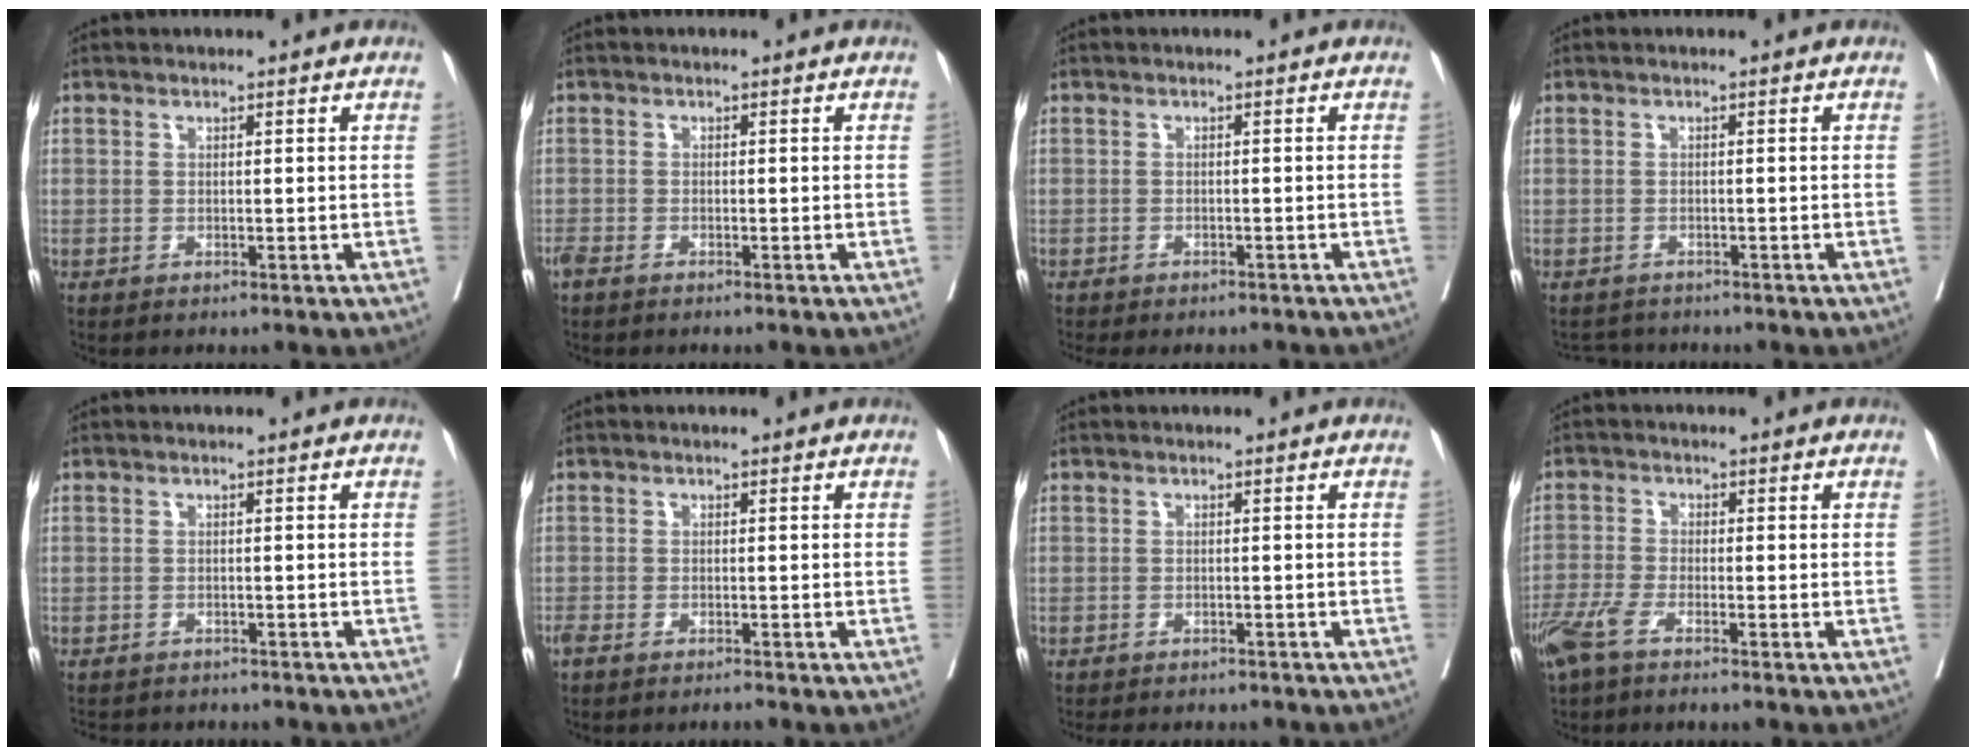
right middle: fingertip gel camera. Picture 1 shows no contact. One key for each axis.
{"total": 1.9, "fx": -1.6, "fy": 0.5, "fz": 0.9, "tx": -0.023, "ty": -0.006, "tz": -0.032}
{"total": 7.7, "fx": -7.0, "fy": 2.0, "fz": 2.6, "tx": -0.031, "ty": -0.004, "tz": -0.087}
{"total": 2.2, "fx": -2.1, "fy": 0.6, "fz": -0.3, "tx": 0.005, "ty": -0.007, "tz": -0.034}
{"total": 8.0, "fx": -7.3, "fy": 2.2, "fz": 2.3, "tx": -0.035, "ty": -0.005, "tz": -0.093}
{"total": 2.1, "fx": -1.8, "fy": 0.1, "fz": 0.9, "tx": -0.022, "ty": 0.000, "tz": -0.035}
{"total": 7.7, "fx": -7.0, "fy": 2.0, "fz": 2.5, "tx": -0.032, "ty": -0.004, "tz": -0.088}
{"total": 4.6, "fx": -3.3, "fy": 0.5, "fz": 3.1, "tx": -0.069, "ty": -0.008, "tz": -0.072}